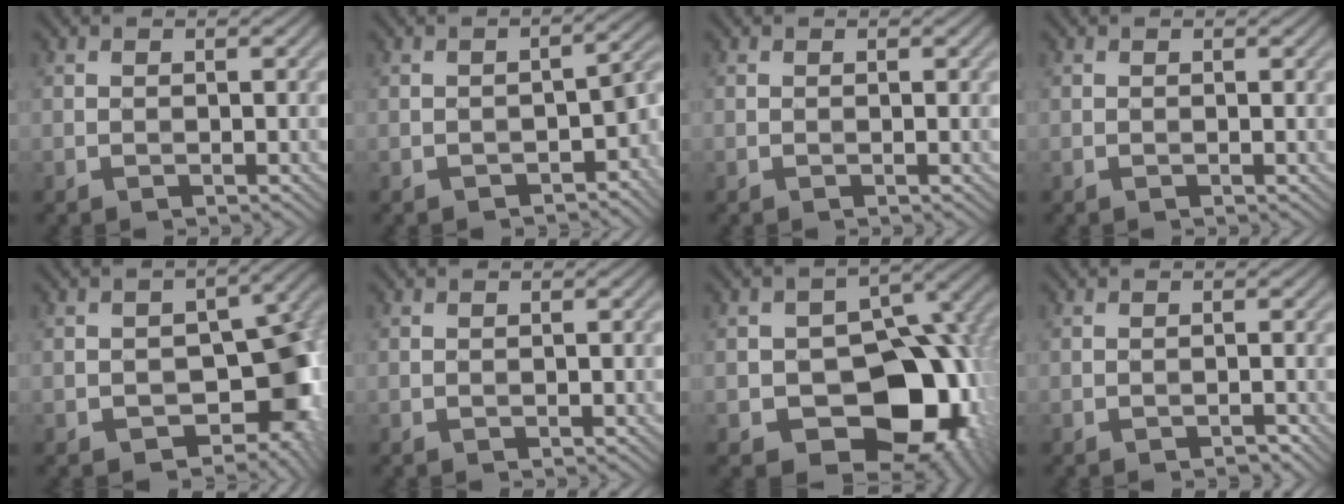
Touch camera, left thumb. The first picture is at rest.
{"total": 6.2, "force": [-3.0, 3.2, 4.4], "torque": [-0.051, -0.013, -0.042]}
{"total": 0.0}
{"total": 0.0}
{"total": 11.3, "force": [-3.5, 7.4, 7.8], "torque": [-0.079, -0.022, -0.040]}
{"total": 0.0}
{"total": 16.1, "force": [-5.6, 11.2, 10.0], "torque": [-0.120, 0.000, -0.092]}
{"total": 0.7, "force": [-0.7, 0.1, 0.1], "torque": [-0.002, 0.000, -0.011]}